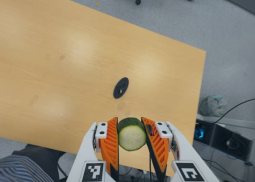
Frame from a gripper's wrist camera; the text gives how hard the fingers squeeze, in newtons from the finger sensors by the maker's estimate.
{"total": 10.9, "left": 10.0, "right": 11.8}